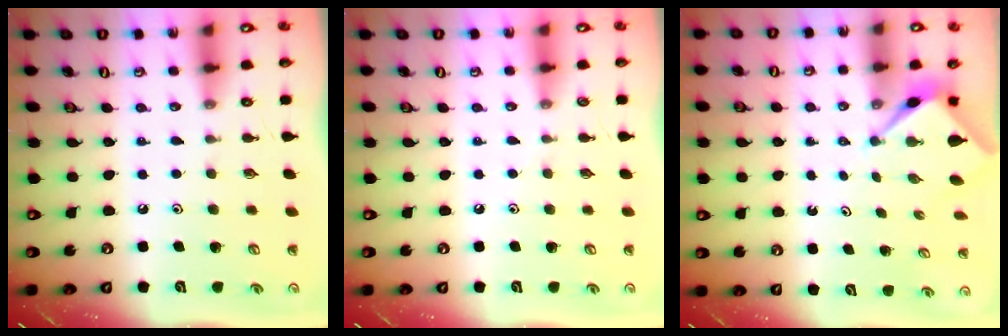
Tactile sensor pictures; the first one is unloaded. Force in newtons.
{"total": 2.3, "press": 2.3, "slide": 0.4}
{"total": 2.8, "press": 2.8, "slide": 0.1}